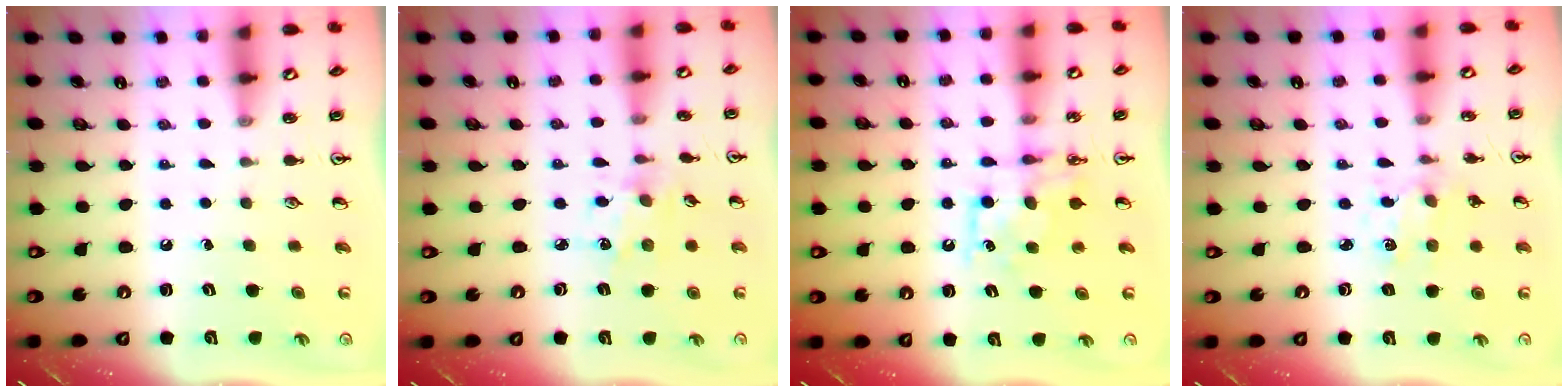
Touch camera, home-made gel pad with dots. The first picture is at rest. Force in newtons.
{"total": 2.5, "press": 2.4, "slide": 0.6}
{"total": 8.2, "press": 8.2, "slide": 0.1}
{"total": 1.4, "press": 1.4, "slide": 0.3}